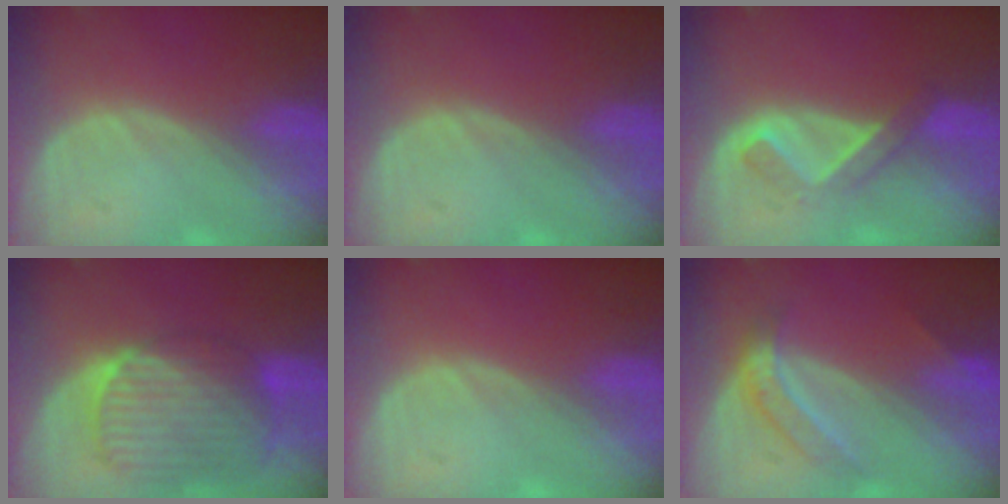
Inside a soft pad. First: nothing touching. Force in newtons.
{"total": 0.0}
{"total": 5.1, "press": 4.3, "slide": 2.7}
{"total": 10.7, "press": 9.2, "slide": 5.4}
{"total": 0.0}
{"total": 5.4, "press": 4.7, "slide": 2.5}